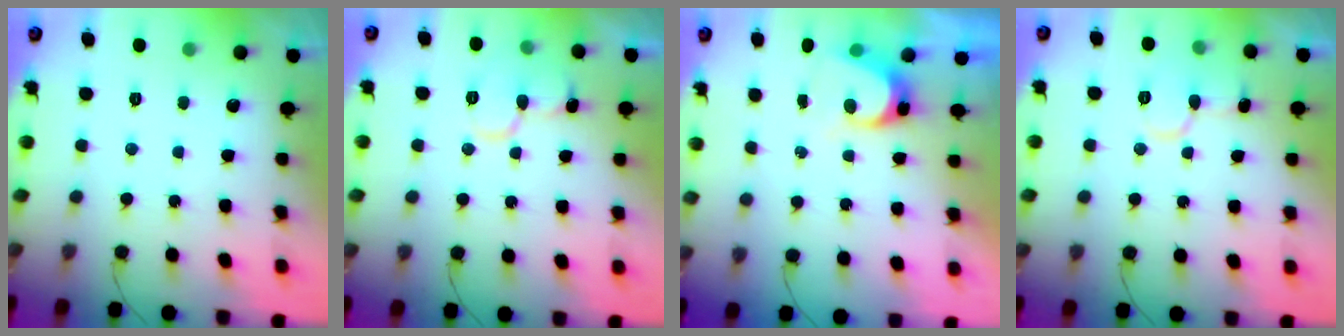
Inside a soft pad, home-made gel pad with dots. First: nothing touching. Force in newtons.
{"total": 10.9, "press": 10.8, "slide": 1.2}
{"total": 4.4, "press": 4.4, "slide": 0.5}
{"total": 8.1, "press": 8.1, "slide": 0.8}